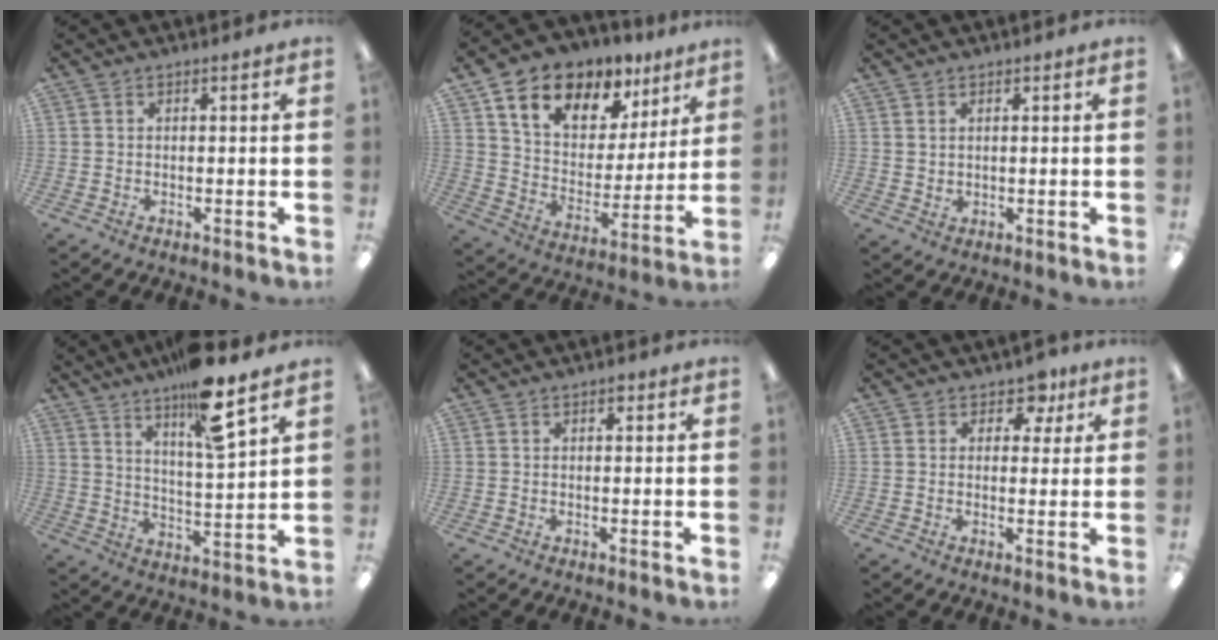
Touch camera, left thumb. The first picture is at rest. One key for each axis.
{"total": 12.8, "fx": 8.6, "fy": 7.9, "fz": 5.1, "tx": -0.095, "ty": -0.050, "tz": 0.159}
{"total": 1.6, "fx": 1.1, "fy": 1.1, "fz": 0.2, "tx": -0.004, "ty": 0.000, "tz": 0.021}
{"total": 13.6, "fx": 10.1, "fy": 2.0, "fz": 8.9, "tx": -0.142, "ty": -0.058, "tz": 0.163}
{"total": 0.7, "fx": 0.3, "fy": 0.4, "fz": 0.4, "tx": -0.009, "ty": 0.003, "tz": 0.005}
{"total": 4.9, "fx": 2.6, "fy": 3.6, "fz": 2.2, "tx": -0.021, "ty": -0.006, "tz": 0.042}